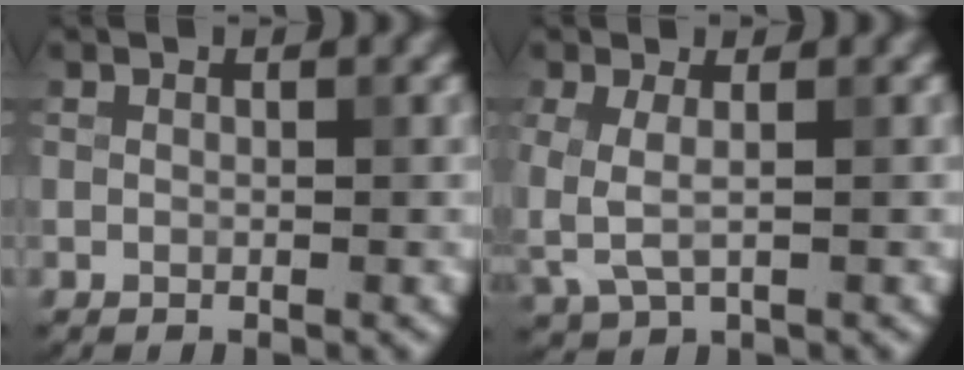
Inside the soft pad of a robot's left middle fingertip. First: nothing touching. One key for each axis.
{"total": 2.7, "fx": -0.3, "fy": 1.3, "fz": 2.3, "tx": -0.069, "ty": -0.004, "tz": -0.006}